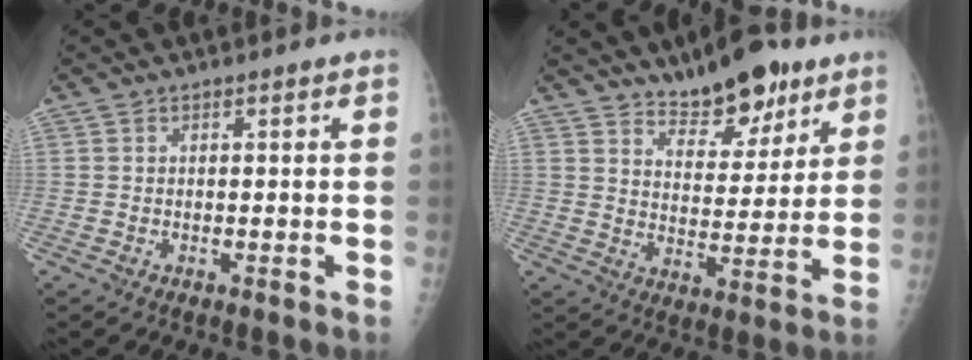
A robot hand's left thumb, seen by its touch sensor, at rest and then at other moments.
{"total": 11.7, "force": [8.7, 4.8, 6.2], "torque": [-0.061, -0.053, 0.142]}